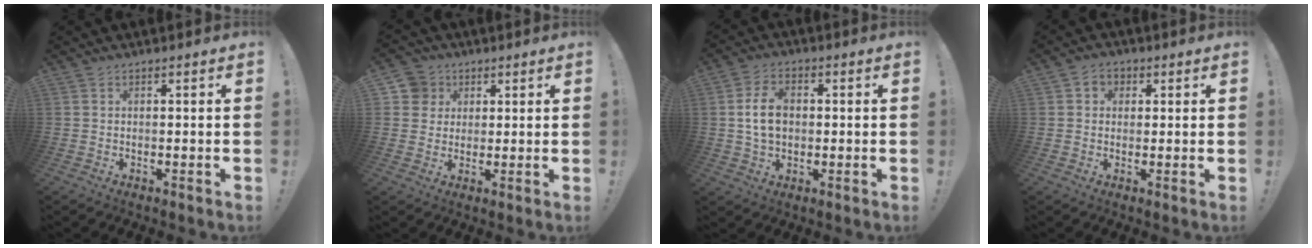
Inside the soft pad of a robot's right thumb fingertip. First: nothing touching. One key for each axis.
{"total": 6.7, "fx": 2.3, "fy": 6.1, "fz": 1.3, "tx": -0.013, "ty": -0.012, "tz": 0.046}
{"total": 8.9, "fx": 0.5, "fy": 6.2, "fz": 6.3, "tx": -0.105, "ty": 0.007, "tz": 0.008}
{"total": 3.3, "fx": 0.6, "fy": 3.0, "fz": 1.2, "tx": -0.019, "ty": 0.004, "tz": 0.011}